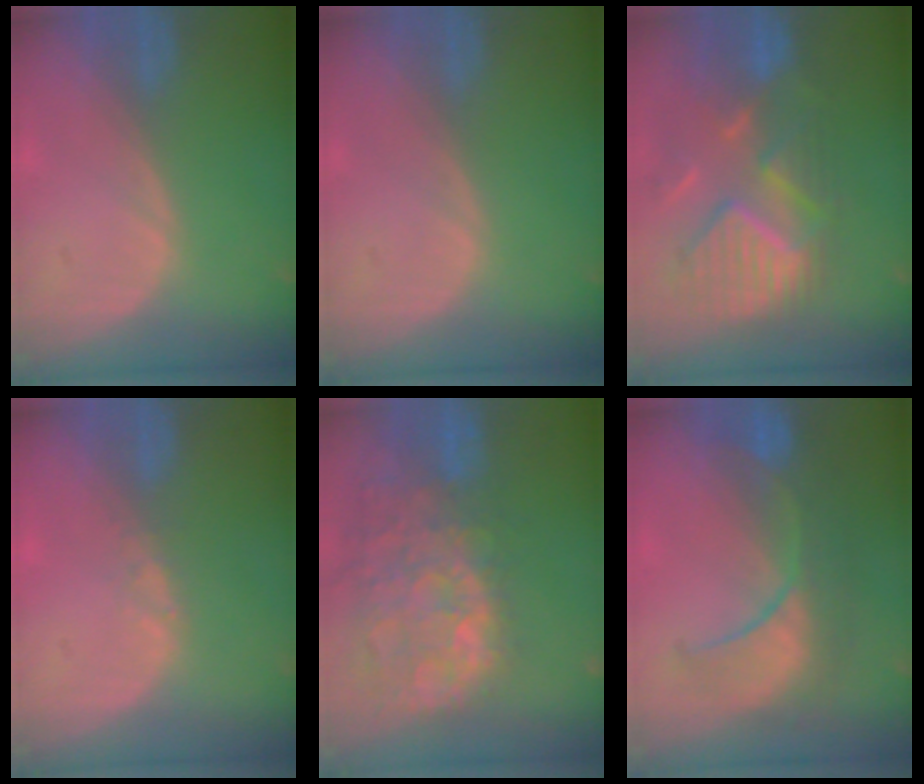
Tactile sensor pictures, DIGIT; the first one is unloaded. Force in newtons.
{"total": 0.0}
{"total": 11.6, "press": 10.2, "slide": 5.5}
{"total": 0.9, "press": 0.8, "slide": 0.5}
{"total": 14.9, "press": 12.0, "slide": 8.8}
{"total": 9.0, "press": 8.8, "slide": 2.0}